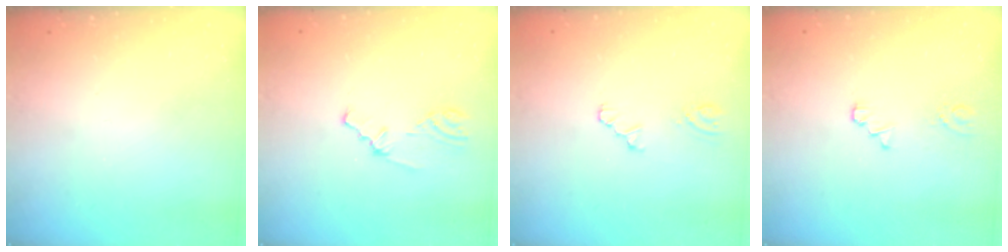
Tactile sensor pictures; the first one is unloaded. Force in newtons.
{"total": 1.8, "press": 1.7, "slide": 0.3}
{"total": 1.6, "press": 1.6, "slide": 0.3}
{"total": 1.0, "press": 1.0, "slide": 0.1}